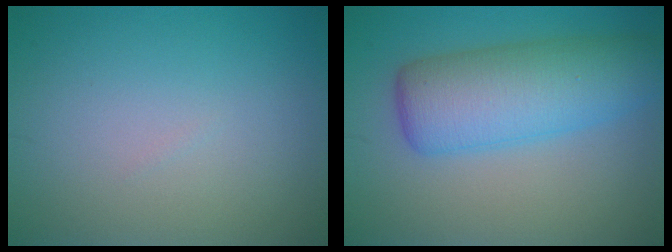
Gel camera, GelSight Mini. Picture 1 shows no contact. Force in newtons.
{"total": 7.6, "press": 7.6, "slide": 0.2}